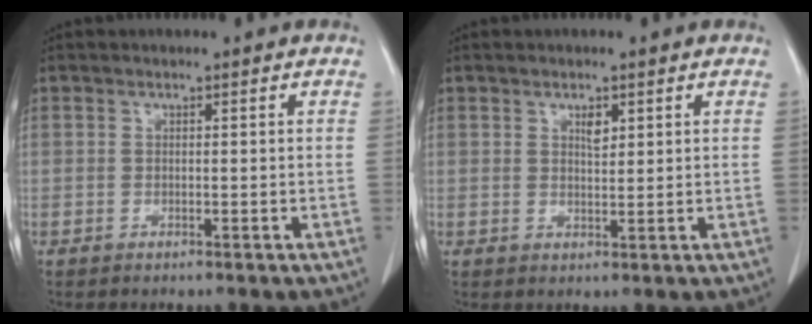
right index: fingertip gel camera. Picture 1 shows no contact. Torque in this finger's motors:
{"motor_torque": [0.06, 0.04, 0.03, 0.03]}